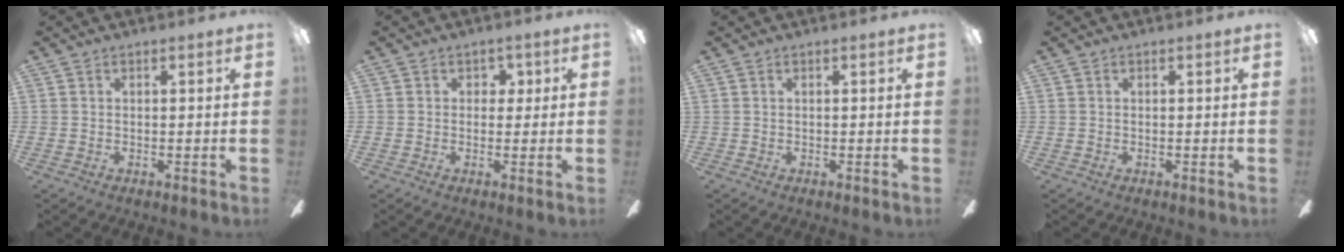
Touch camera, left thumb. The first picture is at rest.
{"total": 2.6, "force": [0.4, 2.5, 0.9], "torque": [-0.008, 0.005, 0.001]}
{"total": 0.0}
{"total": 0.0}